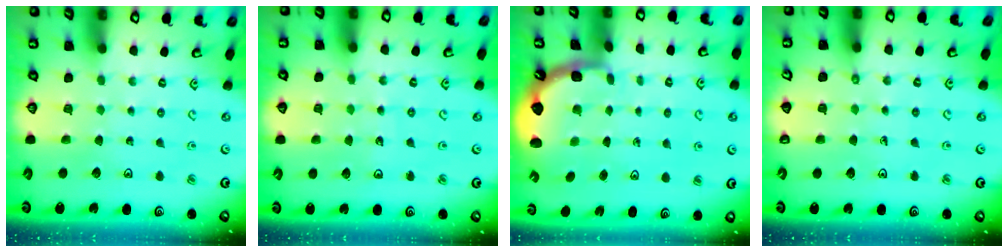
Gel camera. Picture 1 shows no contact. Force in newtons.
{"total": 4.5, "press": 4.0, "slide": 2.1}
{"total": 2.4, "press": 1.5, "slide": 1.9}
{"total": 2.7, "press": 2.7, "slide": 0.5}